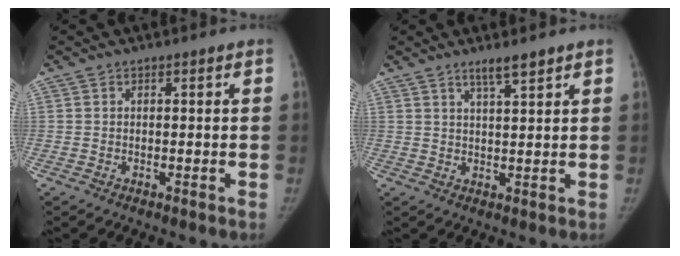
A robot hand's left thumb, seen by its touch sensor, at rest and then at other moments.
{"total": 3.5, "force": [2.6, 0.2, 2.2], "torque": [-0.038, -0.016, 0.048]}